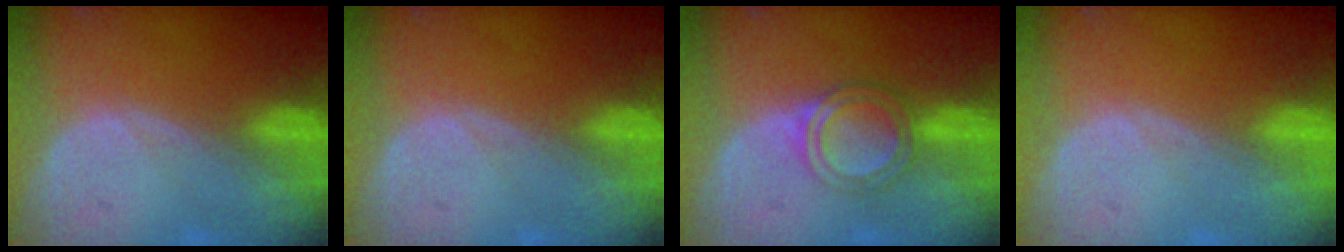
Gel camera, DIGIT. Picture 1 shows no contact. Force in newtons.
{"total": 0.0}
{"total": 5.0, "press": 4.5, "slide": 2.0}
{"total": 0.0}